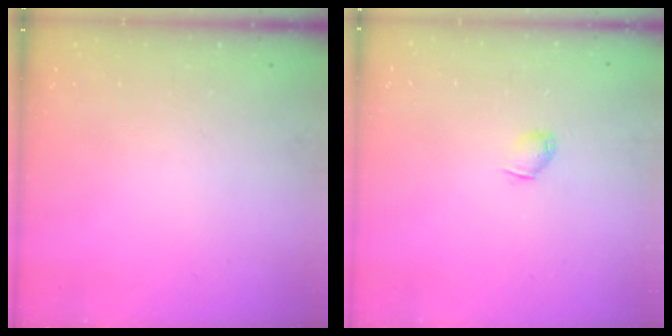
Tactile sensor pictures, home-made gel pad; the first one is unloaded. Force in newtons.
{"total": 3.1, "press": 3.0, "slide": 0.7}